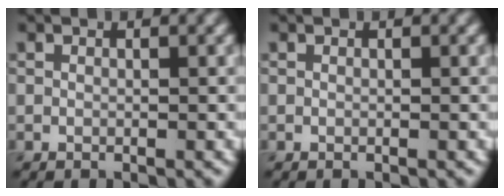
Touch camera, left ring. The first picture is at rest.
{"total": 0.0}